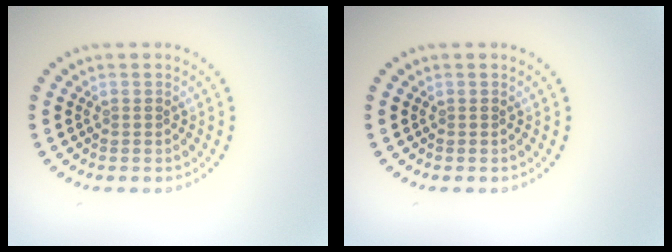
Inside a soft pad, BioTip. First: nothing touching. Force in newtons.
{"total": 0.0}